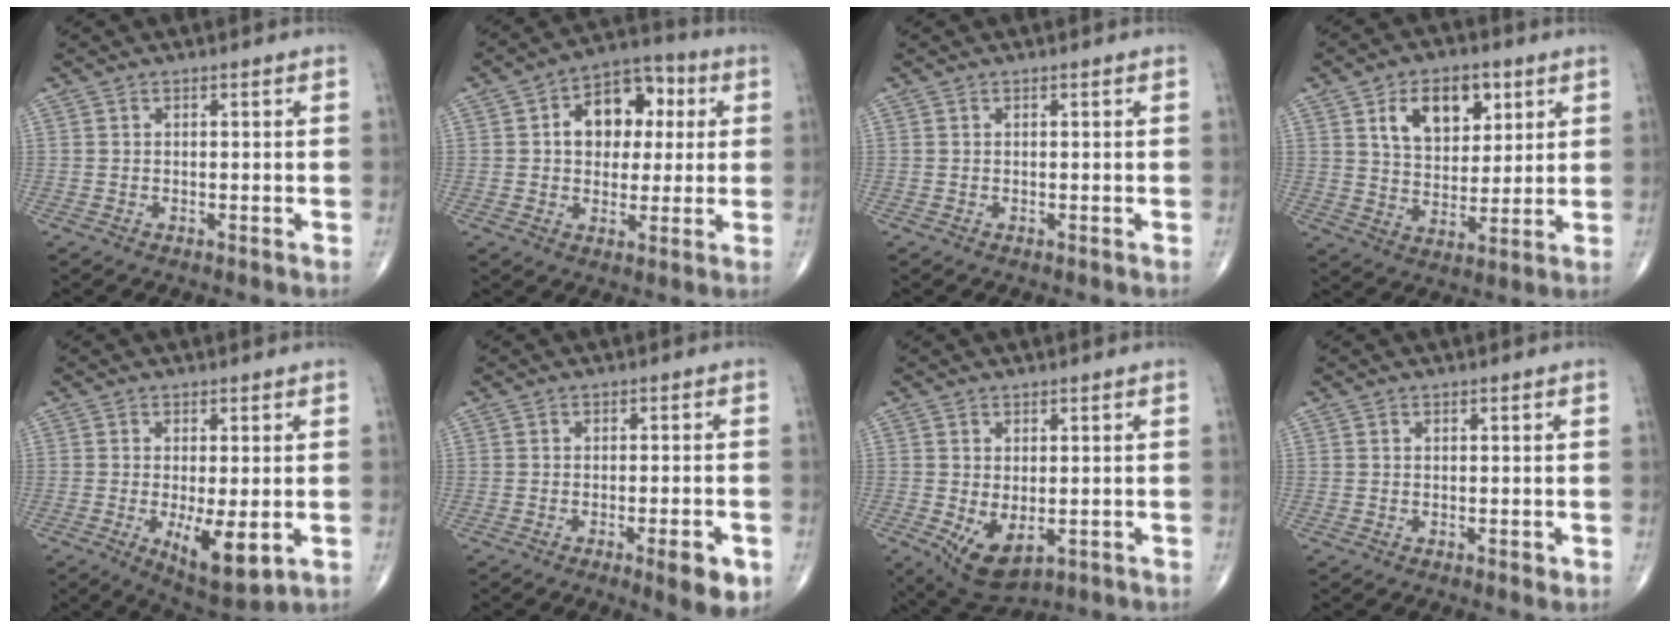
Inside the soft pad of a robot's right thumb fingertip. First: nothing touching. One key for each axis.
{"total": 12.8, "fx": 2.6, "fy": 8.9, "fz": 8.8, "tx": -0.084, "ty": 0.018, "tz": 0.032}
{"total": 0.0}
{"total": 12.4, "fx": 5.3, "fy": 7.8, "fz": 8.1, "tx": -0.088, "ty": -0.020, "tz": 0.093}
{"total": 8.9, "fx": -2.0, "fy": 3.1, "fz": 8.1, "tx": -0.122, "ty": -0.025, "tz": -0.024}
{"total": 6.3, "fx": -2.7, "fy": 1.6, "fz": 5.5, "tx": -0.062, "ty": -0.001, "tz": -0.032}
{"total": 7.1, "fx": -1.4, "fy": 3.9, "fz": 5.7, "tx": -0.089, "ty": -0.011, "tz": -0.005}
{"total": 0.7, "fx": 0.0, "fy": 0.4, "fz": 0.6, "tx": -0.004, "ty": -0.001, "tz": 0.001}